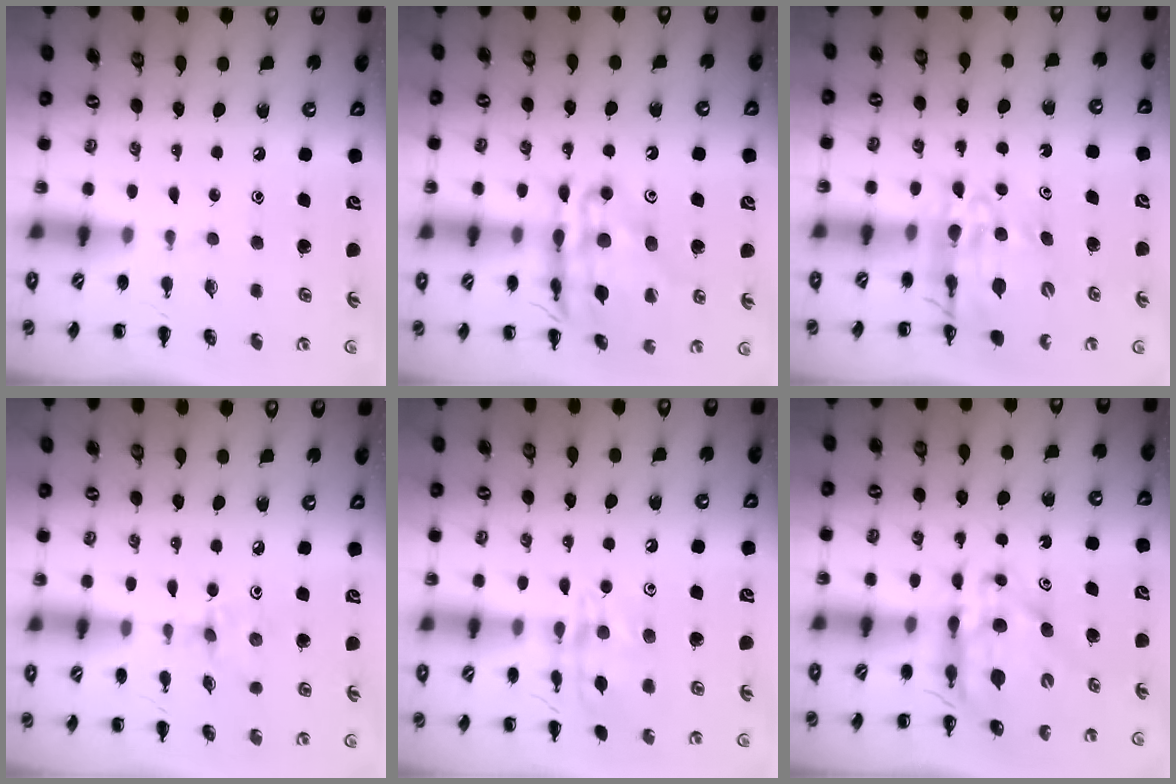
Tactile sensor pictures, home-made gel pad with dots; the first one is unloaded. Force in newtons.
{"total": 19.4, "press": 19.1, "slide": 2.8}
{"total": 13.7, "press": 13.2, "slide": 3.8}
{"total": 2.2, "press": 2.1, "slide": 0.6}
{"total": 12.9, "press": 12.9, "slide": 0.6}
{"total": 11.0, "press": 10.4, "slide": 3.5}